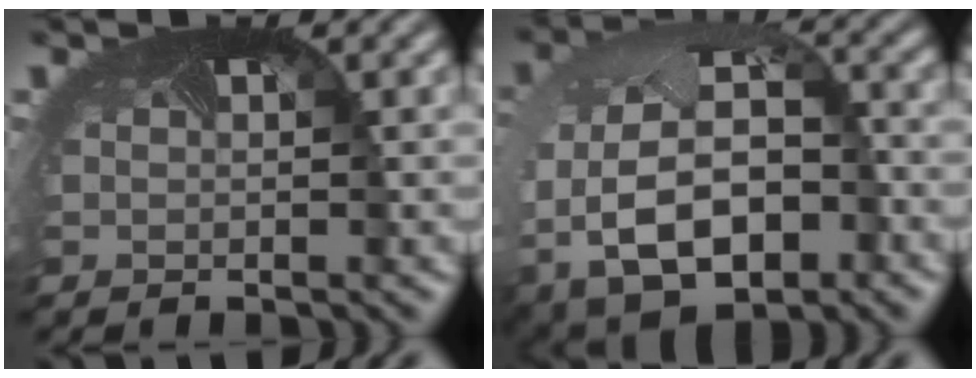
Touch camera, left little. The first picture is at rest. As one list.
[{"total": 10.5, "force": [-4.5, 6.6, 6.8], "torque": [-0.152, -0.051, -0.064]}]